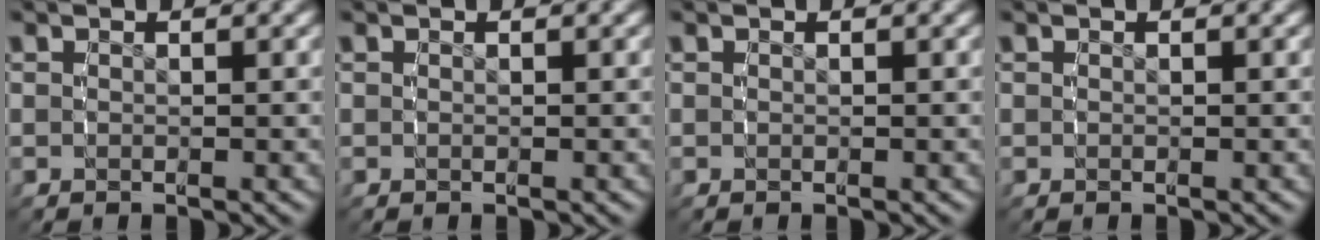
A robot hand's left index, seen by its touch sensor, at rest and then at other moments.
{"total": 0.0}
{"total": 0.0}
{"total": 0.0}